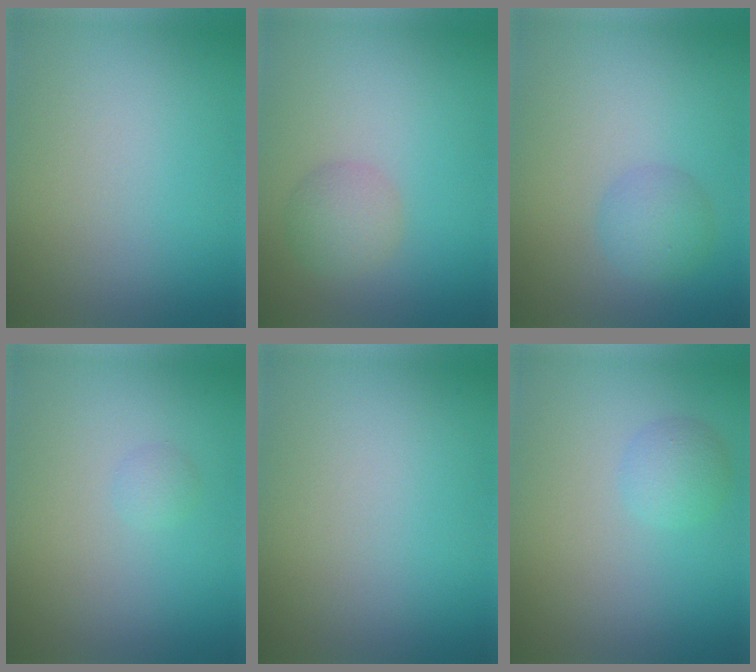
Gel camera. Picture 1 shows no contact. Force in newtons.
{"total": 2.5, "press": 2.5, "slide": 0.0}
{"total": 2.2, "press": 2.2, "slide": 0.0}
{"total": 0.8, "press": 0.8, "slide": 0.0}
{"total": 0.0}
{"total": 1.8, "press": 1.8, "slide": 0.1}